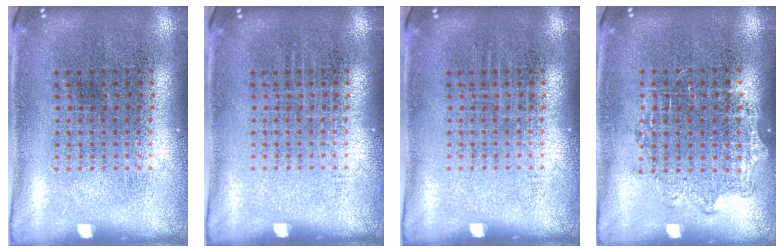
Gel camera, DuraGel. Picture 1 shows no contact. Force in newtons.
{"total": 0.0}
{"total": 0.0}
{"total": 0.9, "press": 0.8, "slide": 0.4}